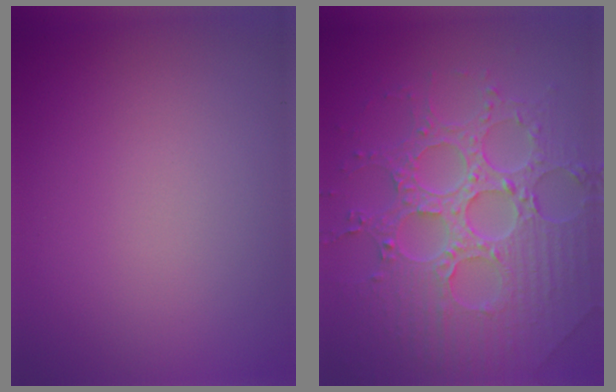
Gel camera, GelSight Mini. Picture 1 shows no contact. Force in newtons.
{"total": 8.1, "press": 5.9, "slide": 5.5}